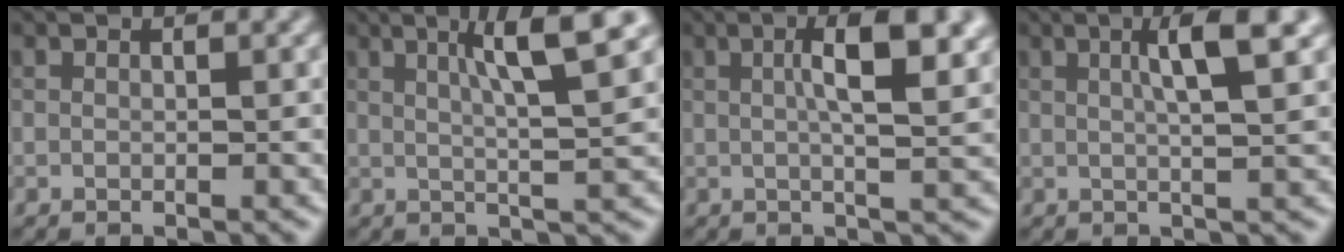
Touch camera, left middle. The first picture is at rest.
{"total": 6.6, "force": [2.5, 1.1, 6.0], "torque": [-0.080, 0.010, 0.039]}
{"total": 6.8, "force": [1.6, 1.9, 6.3], "torque": [-0.078, 0.012, 0.020]}
{"total": 4.8, "force": [1.6, 0.8, 4.5], "torque": [-0.065, 0.008, 0.022]}